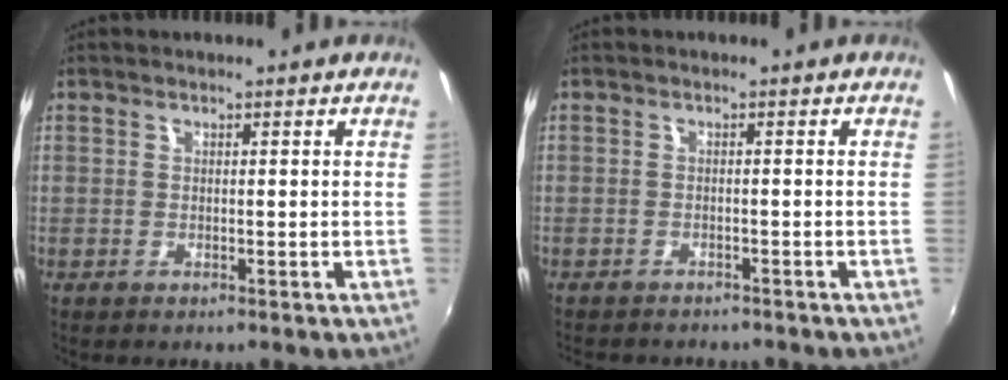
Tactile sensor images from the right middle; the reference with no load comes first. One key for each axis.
{"total": 4.5, "fx": -4.1, "fy": 1.2, "fz": 1.3, "tx": -0.036, "ty": -0.014, "tz": -0.061}